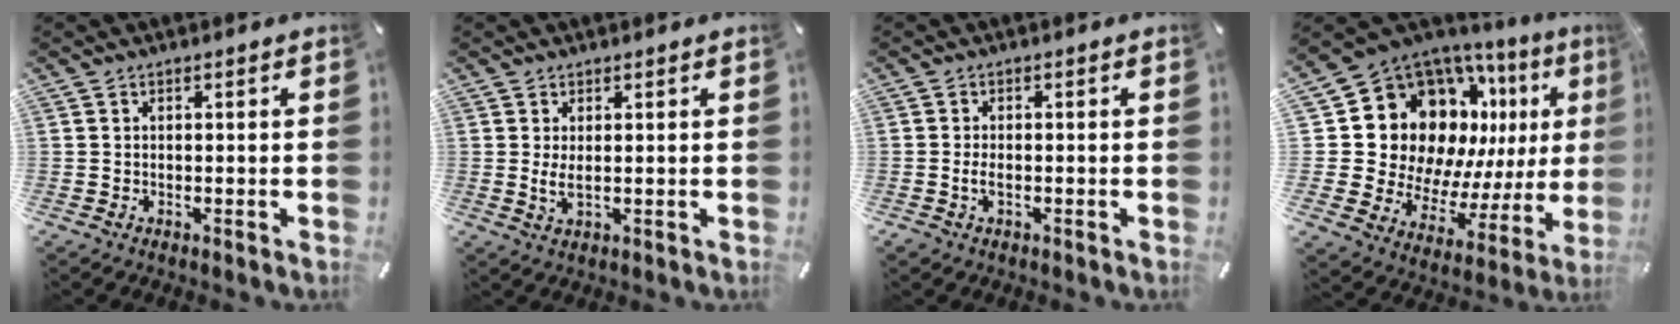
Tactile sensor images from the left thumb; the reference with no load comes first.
{"total": 3.2, "force": [0.6, 1.1, 3.0], "torque": [-0.058, -0.007, 0.008]}
{"total": 2.1, "force": [-0.6, 1.2, 1.6], "torque": [-0.036, -0.001, -0.012]}
{"total": 20.3, "force": [8.5, 15.1, 10.6], "torque": [-0.179, -0.084, 0.186]}